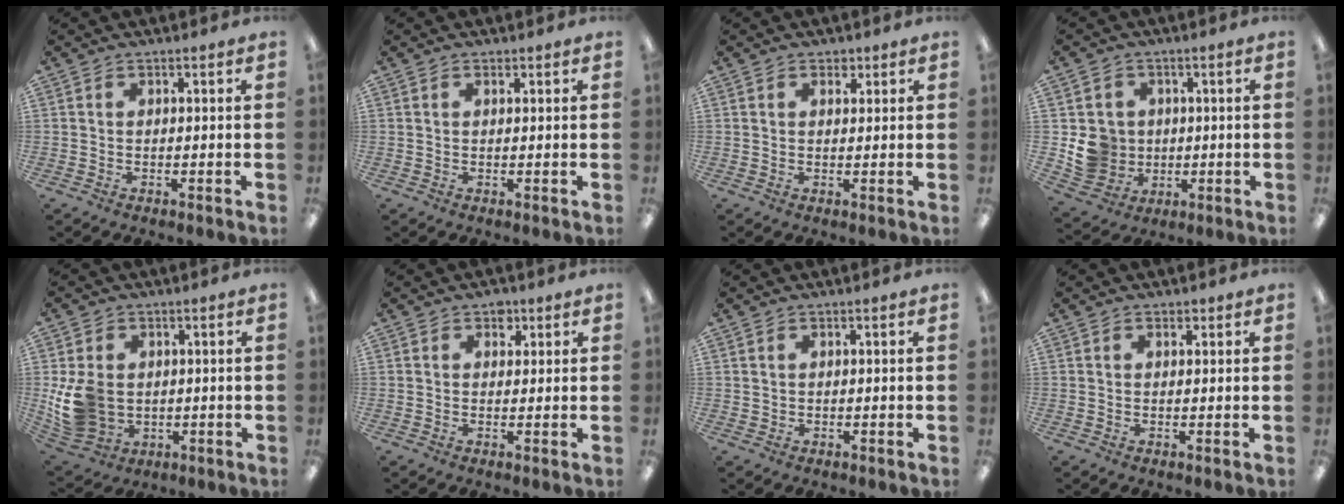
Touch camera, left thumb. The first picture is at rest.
{"total": 0.7, "force": [0.4, 0.3, 0.4], "torque": [0.000, -0.003, 0.006]}
{"total": 2.1, "force": [1.3, 1.4, 1.0], "torque": [-0.005, -0.004, 0.019]}
{"total": 8.6, "force": [0.0, 8.4, 2.2], "torque": [-0.049, 0.007, 0.012]}
{"total": 11.6, "force": [0.0, 9.4, 6.8], "torque": [-0.161, 0.004, 0.002]}
{"total": 2.6, "force": [1.5, 1.8, 1.0], "torque": [0.002, -0.006, 0.021]}
{"total": 0.7, "force": [0.4, 0.6, 0.0], "torque": [-0.001, 0.002, 0.008]}
{"total": 1.2, "force": [0.7, 0.8, 0.6], "torque": [-0.005, -0.002, 0.011]}